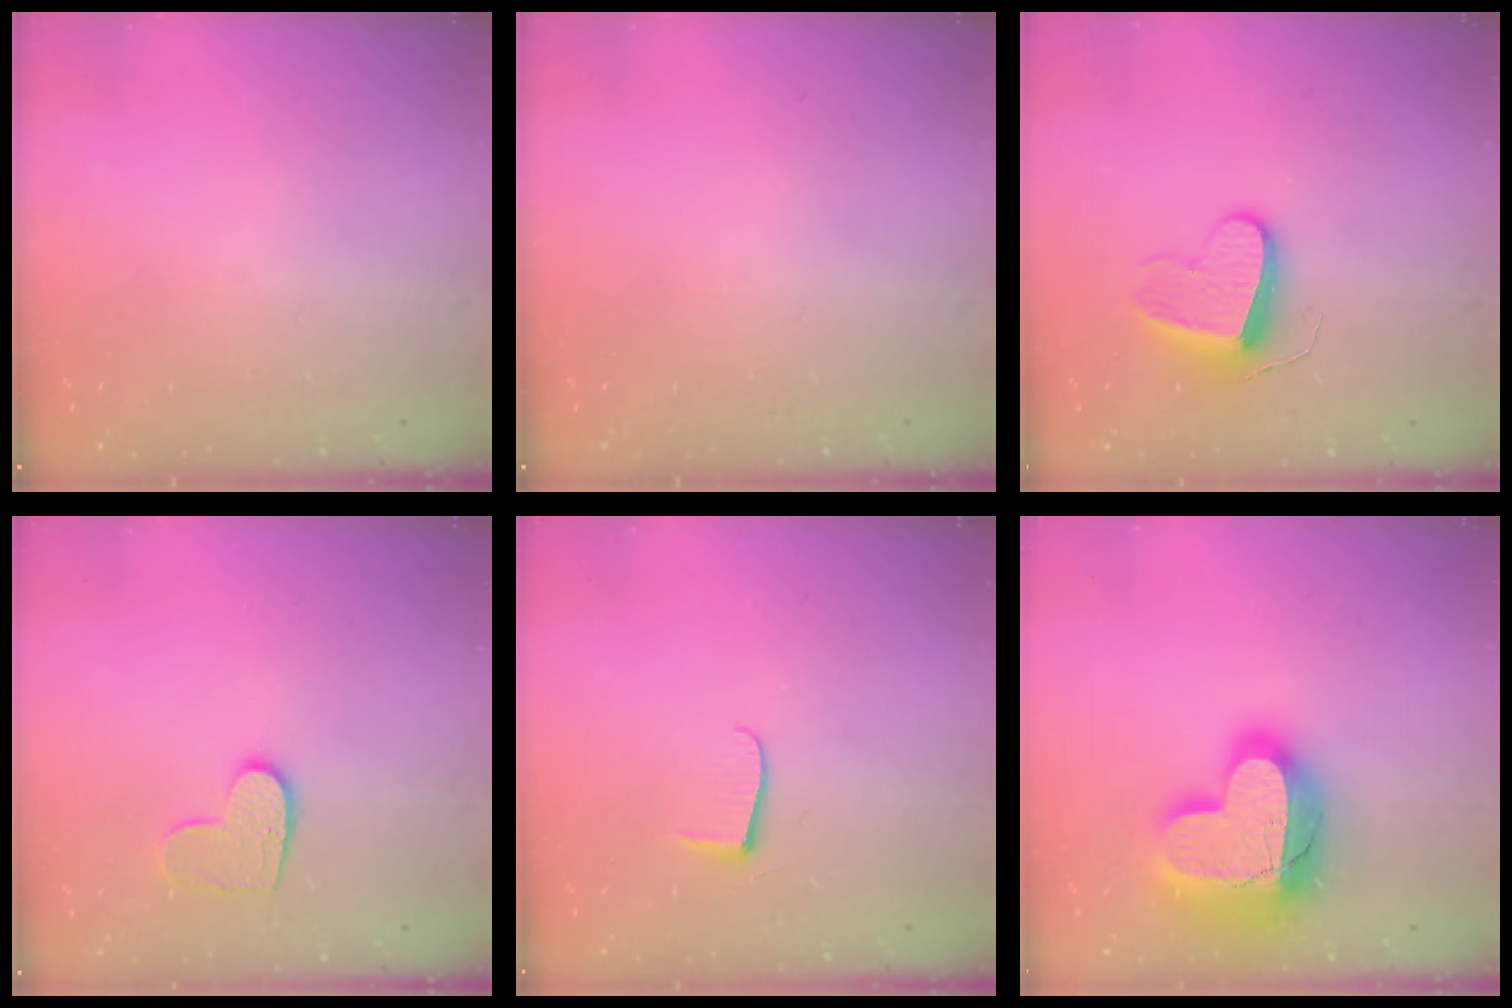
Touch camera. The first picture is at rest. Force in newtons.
{"total": 0.0}
{"total": 10.6, "press": 10.6, "slide": 0.9}
{"total": 8.9, "press": 8.9, "slide": 0.5}
{"total": 5.1, "press": 5.0, "slide": 0.6}
{"total": 21.0, "press": 20.9, "slide": 1.5}